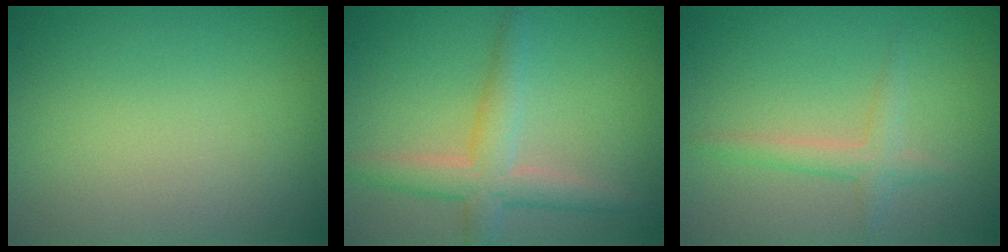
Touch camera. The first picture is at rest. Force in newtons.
{"total": 3.6, "press": 3.6, "slide": 0.2}
{"total": 1.2, "press": 1.2, "slide": 0.1}